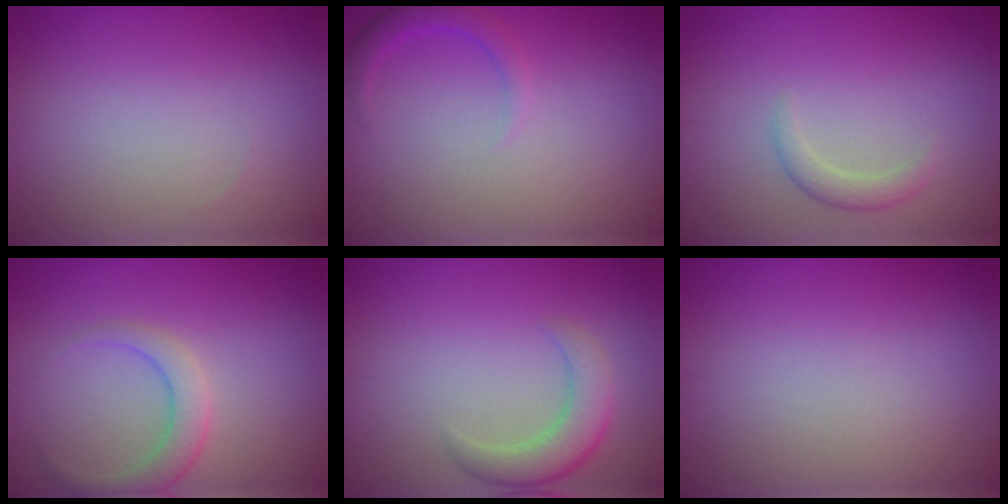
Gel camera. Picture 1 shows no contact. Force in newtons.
{"total": 1.6, "press": 1.6, "slide": 0.1}
{"total": 1.6, "press": 1.6, "slide": 0.1}
{"total": 2.9, "press": 2.9, "slide": 0.1}
{"total": 3.5, "press": 3.5, "slide": 0.3}
{"total": 0.0}